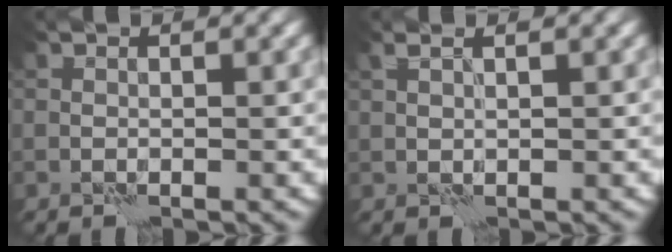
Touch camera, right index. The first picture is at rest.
{"total": 1.1, "force": [0.8, 0.3, 0.8], "torque": [-0.020, 0.004, 0.016]}